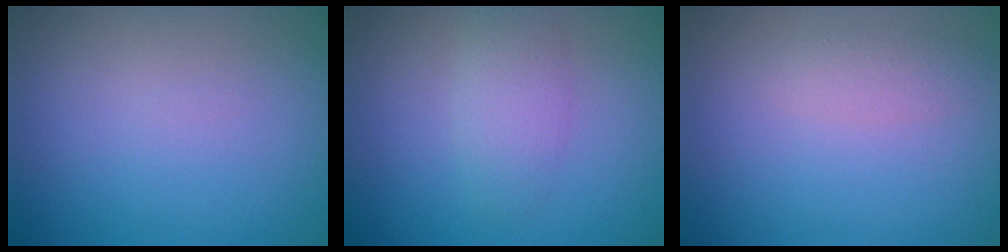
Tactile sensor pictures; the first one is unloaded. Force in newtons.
{"total": 2.4, "press": 2.4, "slide": 0.1}
{"total": 1.4, "press": 1.4, "slide": 0.1}